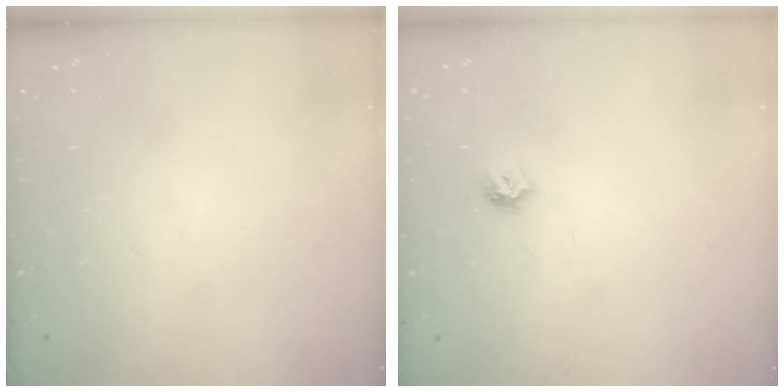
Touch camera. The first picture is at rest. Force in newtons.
{"total": 4.7, "press": 4.7, "slide": 0.7}